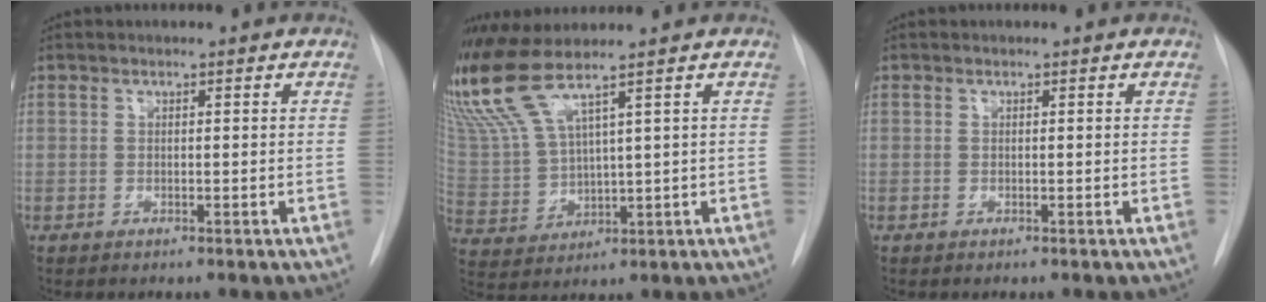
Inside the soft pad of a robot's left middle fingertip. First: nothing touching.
{"total": 9.0, "force": [7.0, -0.3, 5.5], "torque": [-0.138, -0.005, 0.157]}
{"total": 0.0}